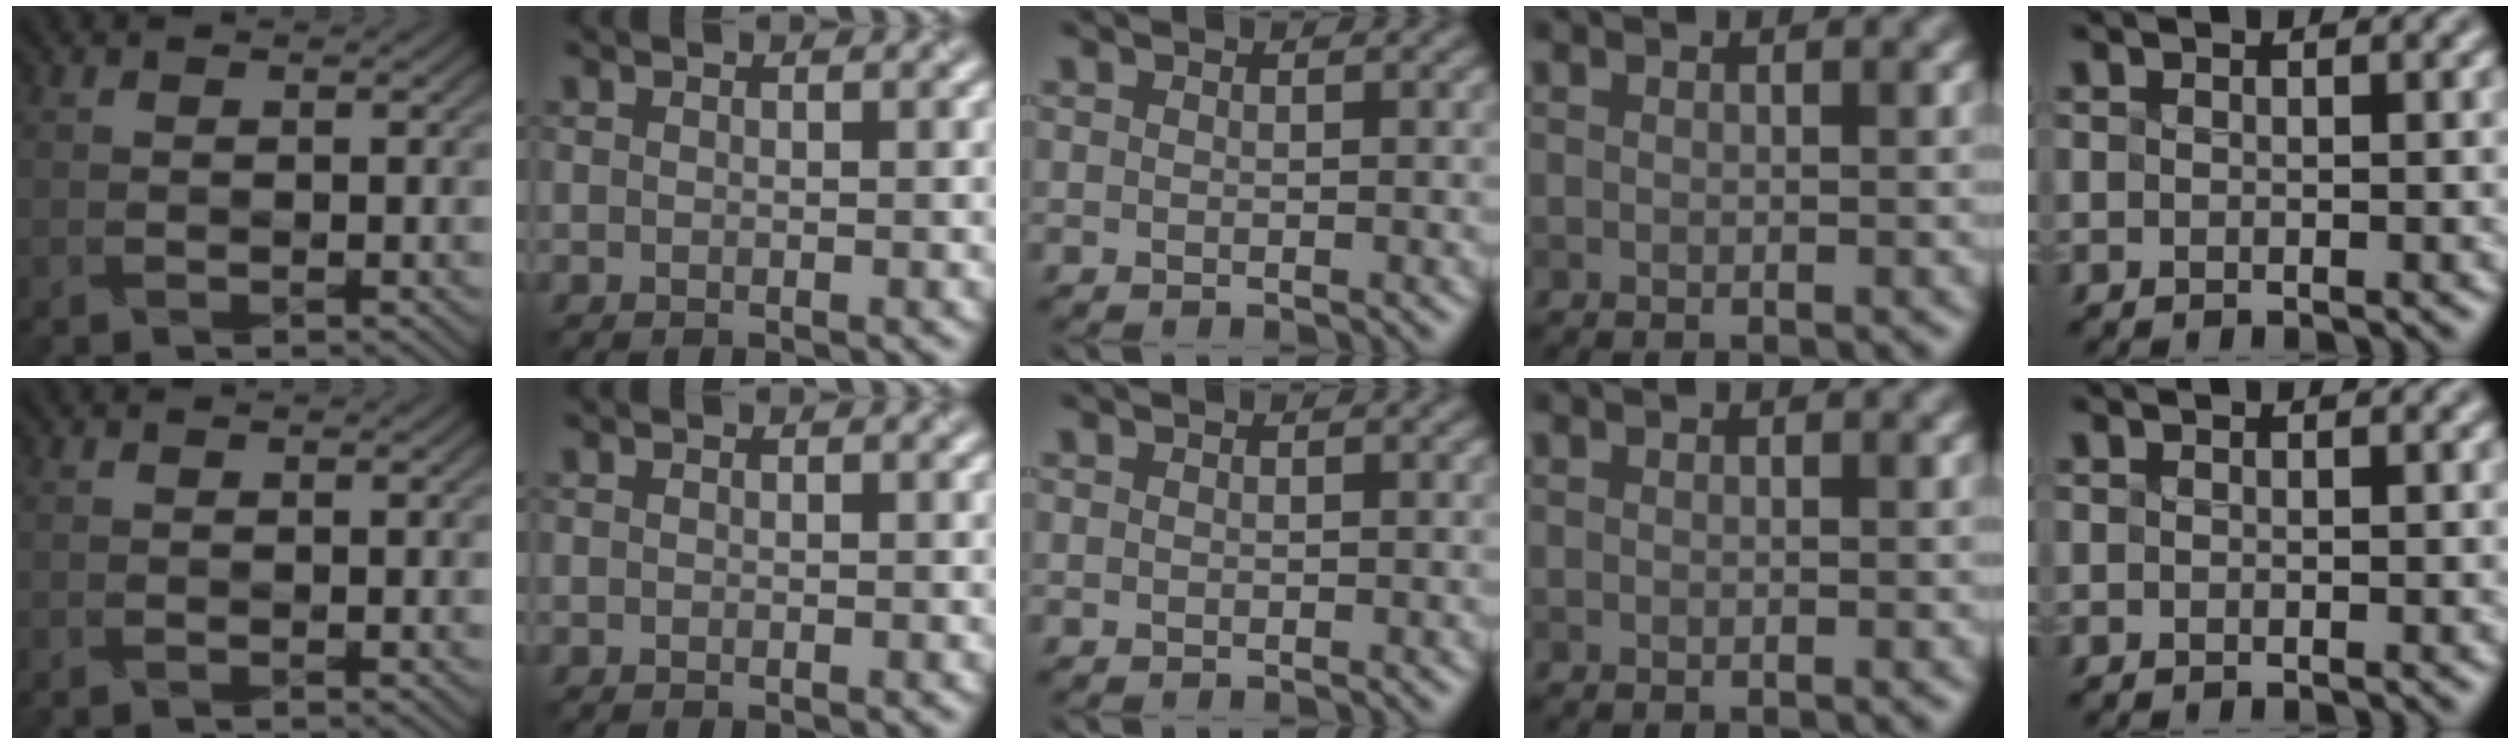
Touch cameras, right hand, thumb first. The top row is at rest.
{}